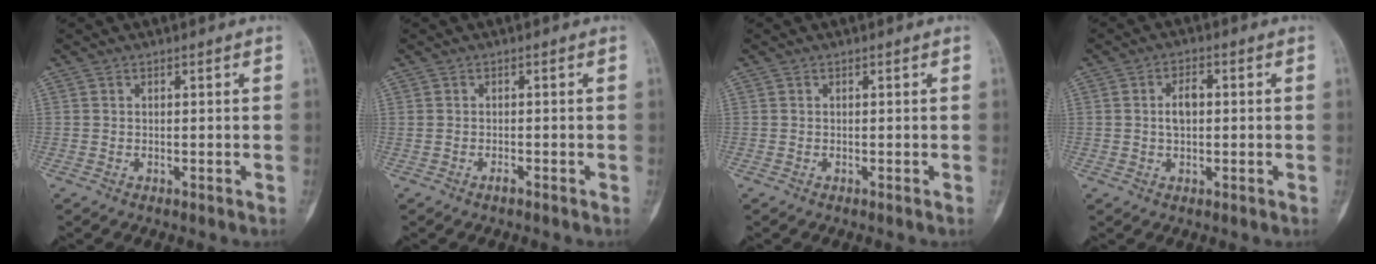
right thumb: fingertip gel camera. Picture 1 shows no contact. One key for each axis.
{"total": 0.8, "fx": -0.6, "fy": 0.2, "fz": 0.5, "tx": -0.014, "ty": 0.007, "tz": -0.011}
{"total": 0.0}
{"total": 3.9, "fx": 0.2, "fy": 2.2, "fz": 3.2, "tx": -0.048, "ty": 0.004, "tz": 0.000}